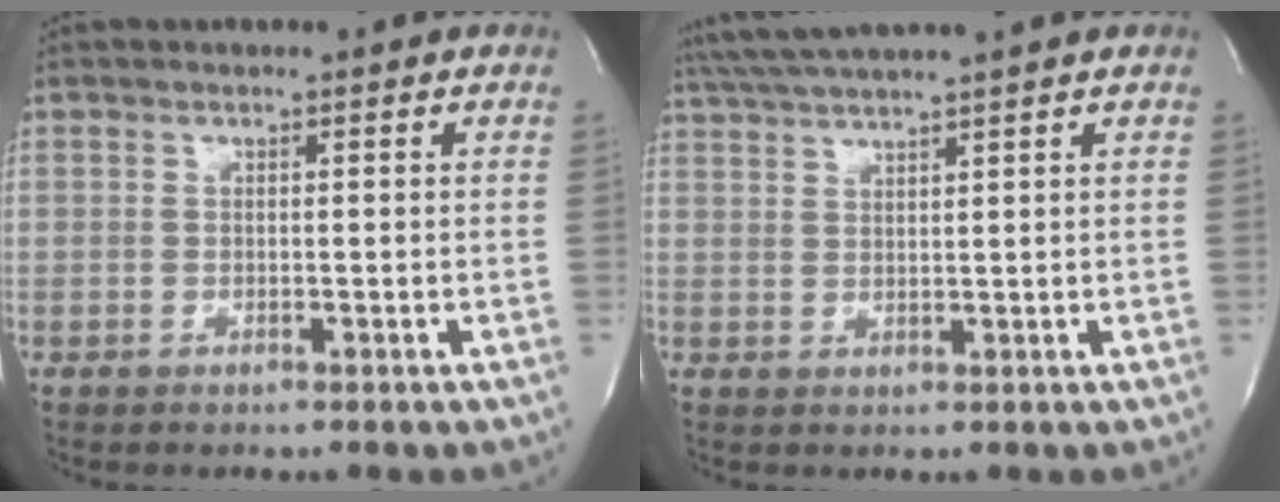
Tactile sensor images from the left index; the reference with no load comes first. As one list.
[{"total": 7.3, "force": [6.4, -1.5, 3.2], "torque": [-0.059, 0.019, 0.107]}]